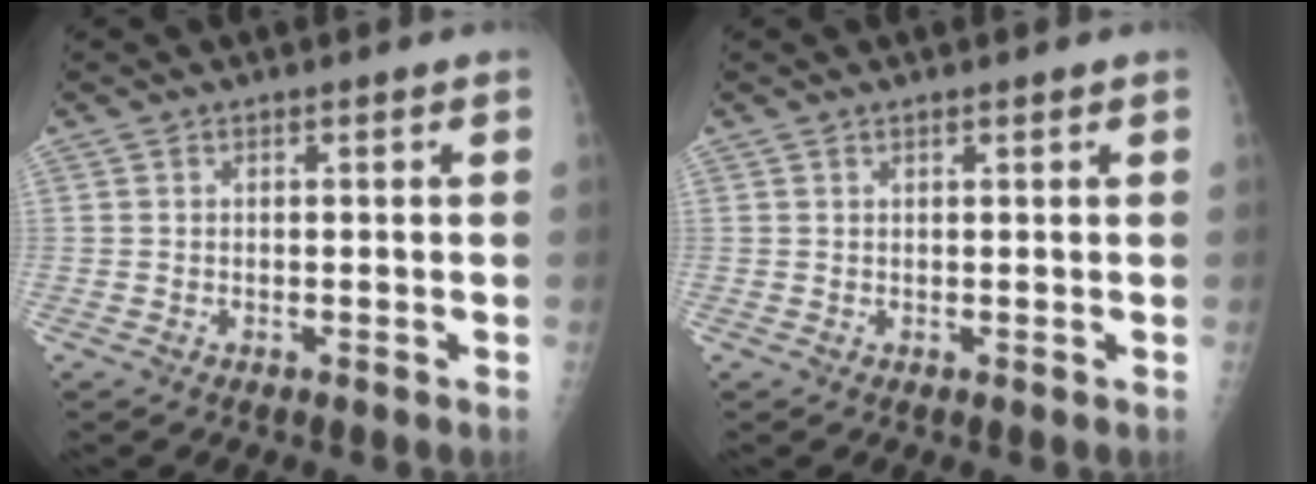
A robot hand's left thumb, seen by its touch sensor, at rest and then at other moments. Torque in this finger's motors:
{"motor_torque": [0.50, -0.39, -0.24, -0.19, 0.02]}